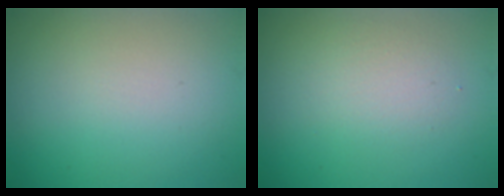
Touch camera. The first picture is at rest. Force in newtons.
{"total": 2.3, "press": 2.3, "slide": 0.1}